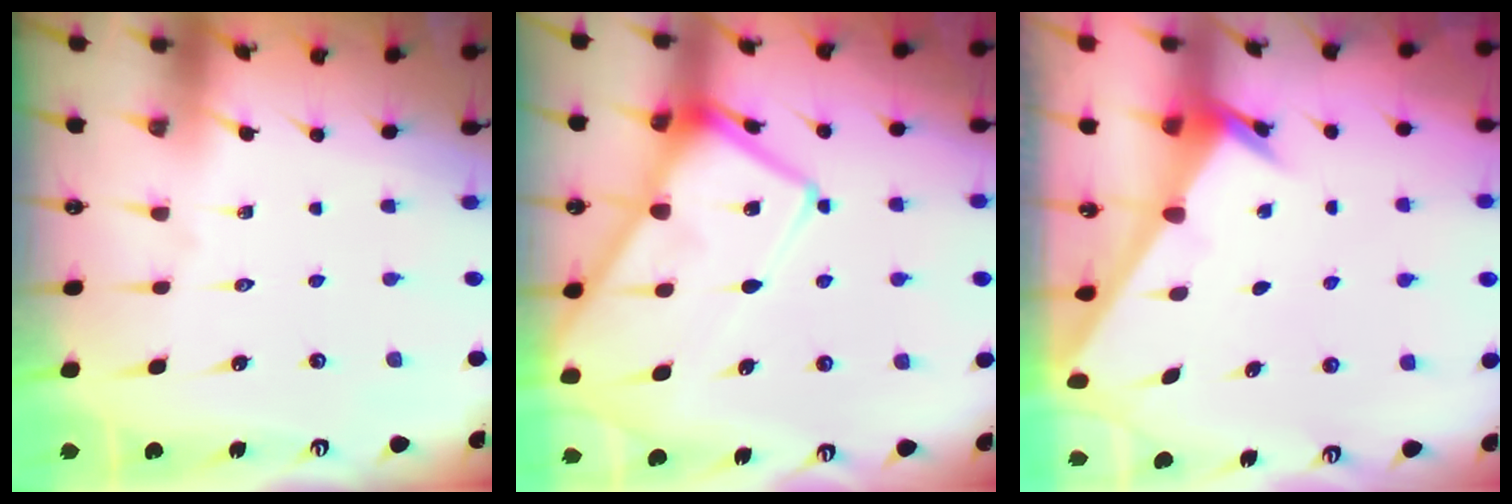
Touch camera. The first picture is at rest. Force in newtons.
{"total": 16.0, "press": 15.9, "slide": 1.8}
{"total": 2.3, "press": 2.3, "slide": 0.3}